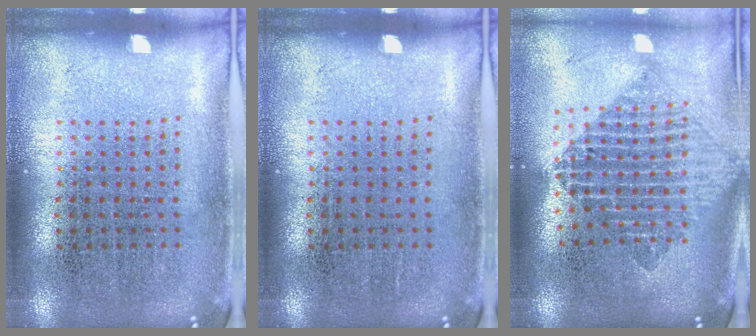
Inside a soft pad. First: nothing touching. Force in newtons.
{"total": 0.0}
{"total": 2.0, "press": 1.7, "slide": 1.1}